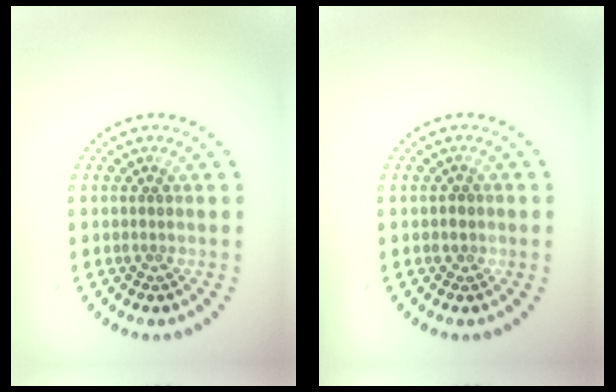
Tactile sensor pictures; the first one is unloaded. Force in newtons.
{"total": 0.6, "press": 0.4, "slide": 0.4}